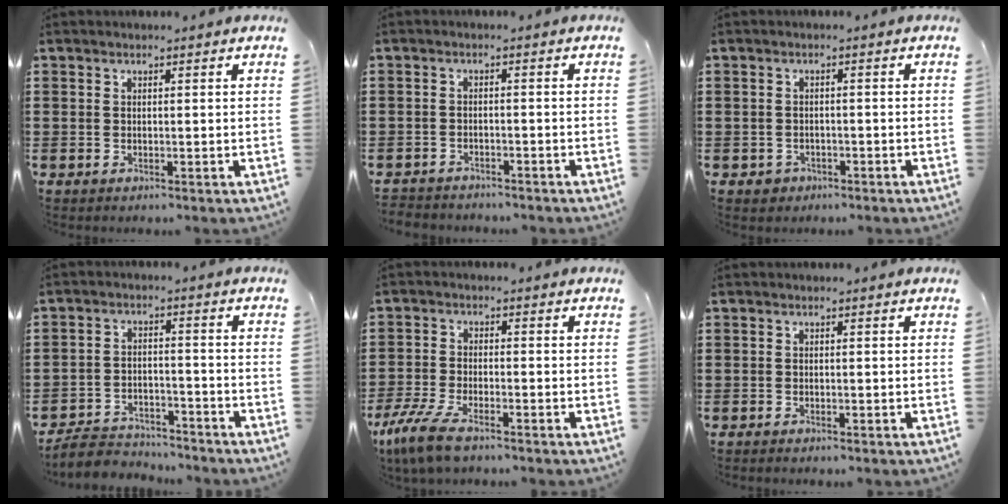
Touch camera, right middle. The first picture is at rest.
{"total": 2.1, "force": [-2.1, 0.3, -0.3], "torque": [-0.002, 0.000, -0.048]}
{"total": 1.2, "force": [-0.9, 0.8, 0.1], "torque": [-0.005, 0.001, -0.022]}
{"total": 5.0, "force": [-4.8, 1.1, 0.6], "torque": [-0.024, 0.007, -0.102]}
{"total": 6.1, "force": [-4.4, 1.6, 4.0], "torque": [-0.107, -0.013, -0.089]}
{"total": 0.6, "force": [-0.6, 0.1, 0.0], "torque": [-0.002, 0.000, -0.012]}